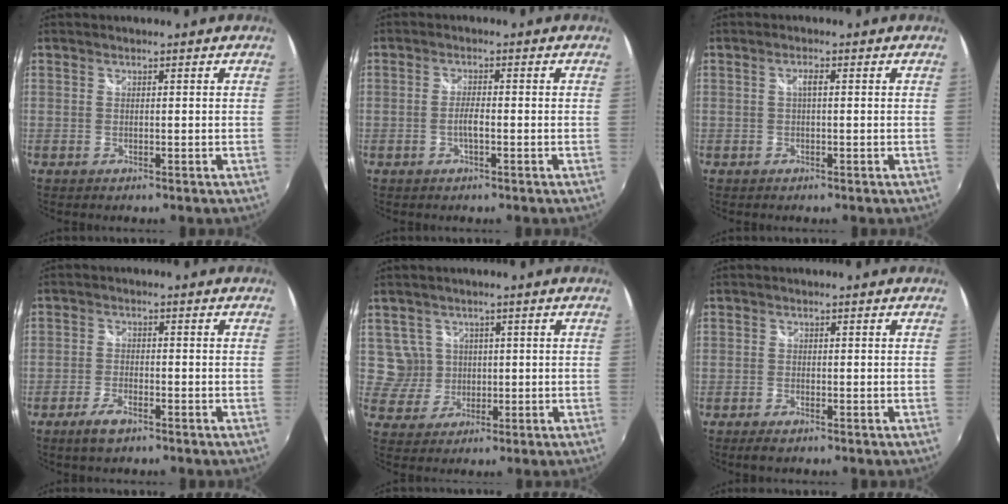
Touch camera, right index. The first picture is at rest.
{"total": 2.2, "force": [-0.9, 0.3, 2.0], "torque": [-0.040, 0.001, -0.017]}
{"total": 1.4, "force": [0.1, 0.3, 1.4], "torque": [-0.026, 0.004, -0.001]}
{"total": 4.2, "force": [-2.9, 1.6, 2.6], "torque": [-0.066, -0.005, -0.055]}
{"total": 4.6, "force": [0.9, 4.5, 0.1], "torque": [0.000, 0.013, 0.022]}
{"total": 1.9, "force": [-1.5, 0.6, 1.0], "torque": [-0.027, -0.006, -0.029]}